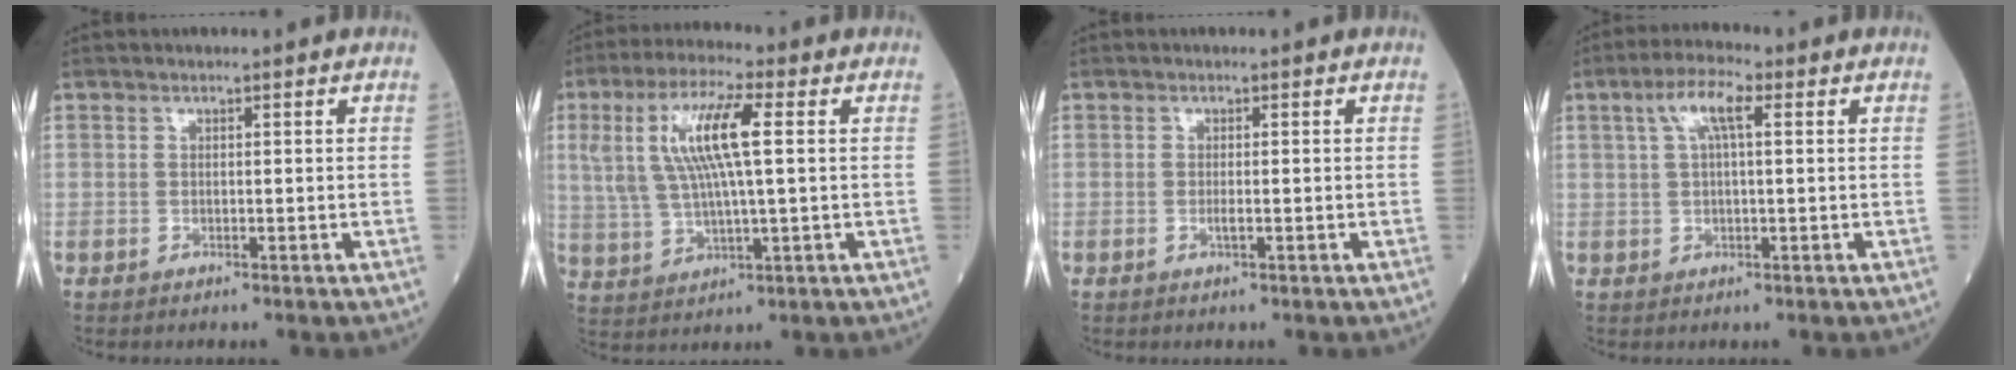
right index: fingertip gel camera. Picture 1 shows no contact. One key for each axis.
{"total": 11.3, "fx": 2.7, "fy": 1.8, "fz": 10.8, "tx": -0.232, "ty": 0.017, "tz": 0.054}
{"total": 0.8, "fx": -0.2, "fy": -0.1, "fz": 0.8, "tx": -0.021, "ty": -0.001, "tz": -0.002}
{"total": 5.3, "fx": 1.9, "fy": 1.1, "fz": 4.8, "tx": -0.100, "ty": 0.021, "tz": 0.038}